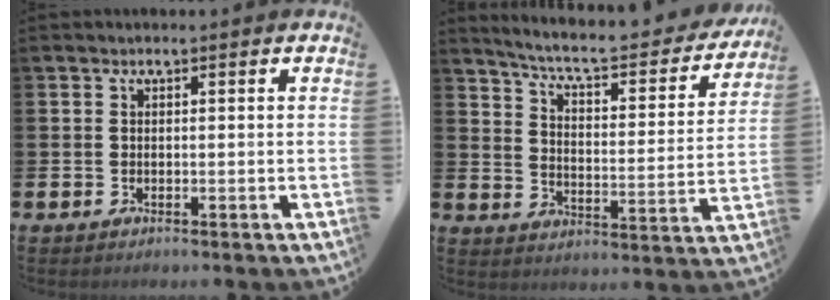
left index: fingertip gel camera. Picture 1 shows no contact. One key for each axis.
{"total": 6.8, "fx": 6.1, "fy": 1.3, "fz": 2.8, "tx": -0.075, "ty": -0.048, "tz": 0.098}